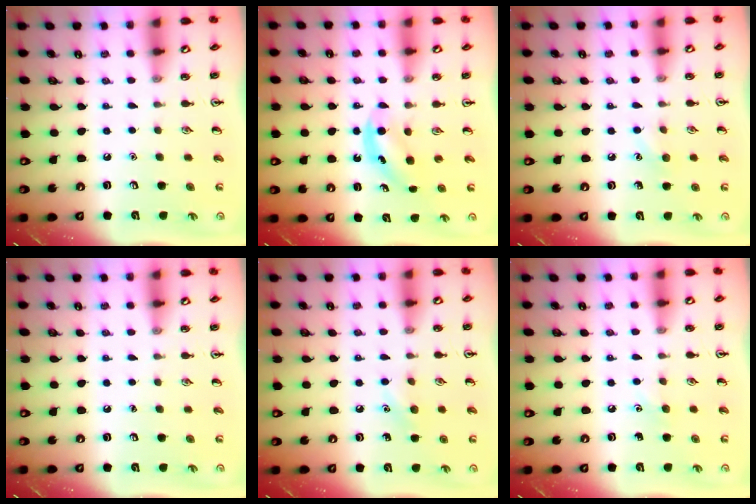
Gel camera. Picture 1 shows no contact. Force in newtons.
{"total": 4.1, "press": 4.1, "slide": 0.6}
{"total": 6.6, "press": 6.3, "slide": 2.0}
{"total": 0.0}
{"total": 6.7, "press": 6.4, "slide": 1.9}
{"total": 3.7, "press": 3.5, "slide": 1.3}